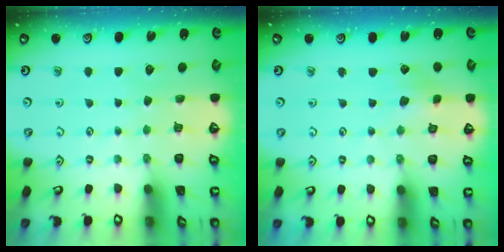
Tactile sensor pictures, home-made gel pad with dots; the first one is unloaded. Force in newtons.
{"total": 2.6, "press": 2.6, "slide": 0.3}